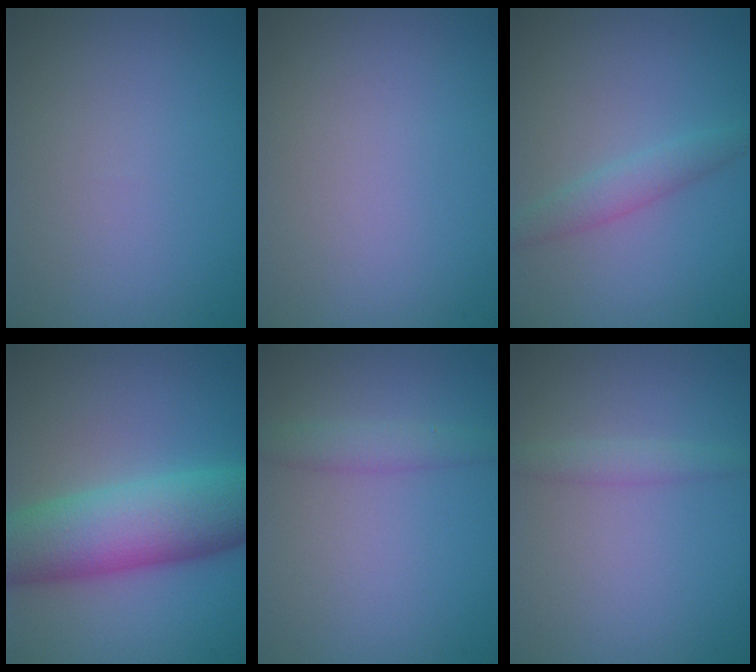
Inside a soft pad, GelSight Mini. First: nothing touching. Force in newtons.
{"total": 0.0}
{"total": 1.9, "press": 1.9, "slide": 0.1}
{"total": 9.1, "press": 9.1, "slide": 0.1}
{"total": 1.9, "press": 1.9, "slide": 0.1}
{"total": 1.3, "press": 1.3, "slide": 0.1}